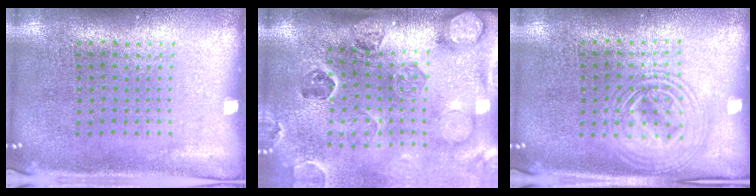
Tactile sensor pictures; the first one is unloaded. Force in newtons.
{"total": 2.9, "press": 2.7, "slide": 0.9}
{"total": 2.7, "press": 2.7, "slide": 0.3}